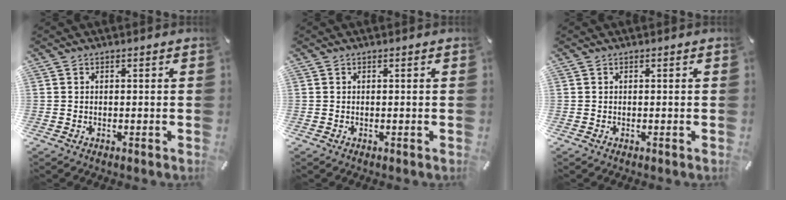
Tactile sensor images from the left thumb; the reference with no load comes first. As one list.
[{"total": 0.0}, {"total": 0.0}]